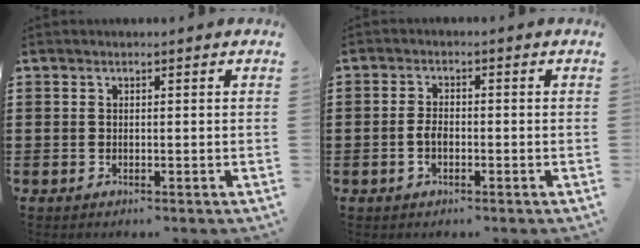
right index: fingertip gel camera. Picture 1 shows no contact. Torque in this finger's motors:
{"motor_torque": [2.14, 0.00, 0.49, 0.09]}